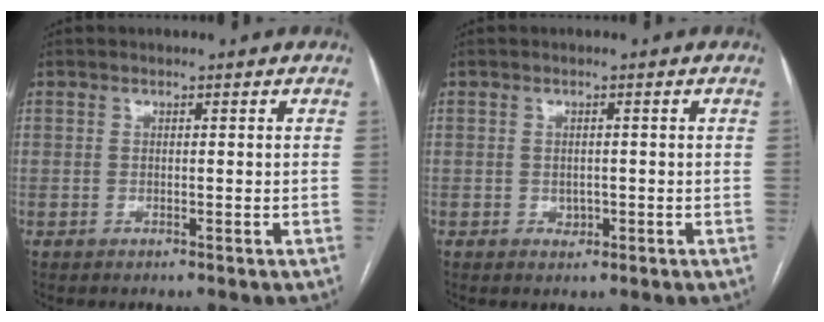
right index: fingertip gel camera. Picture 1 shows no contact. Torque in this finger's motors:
{"motor_torque": [0.34, 0.09, 0.07, 0.02]}